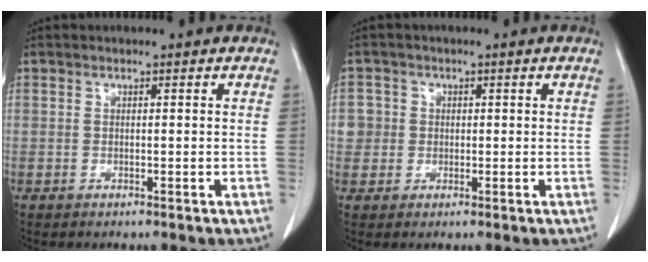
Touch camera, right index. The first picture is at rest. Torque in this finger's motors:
{"motor_torque": [0.03, -0.04, 0.04, 0.00]}